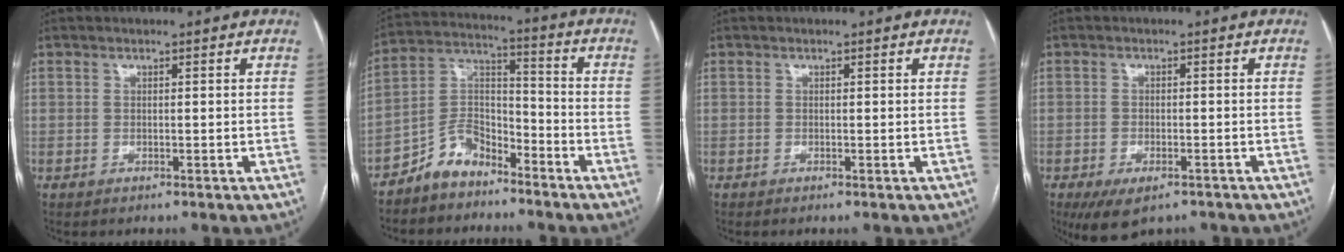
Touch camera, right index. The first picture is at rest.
{"total": 8.0, "force": [-6.4, 4.0, 2.7], "torque": [-0.052, 0.027, -0.124]}
{"total": 0.0}
{"total": 6.5, "force": [-4.4, 2.9, 3.7], "torque": [-0.061, -0.007, -0.067]}